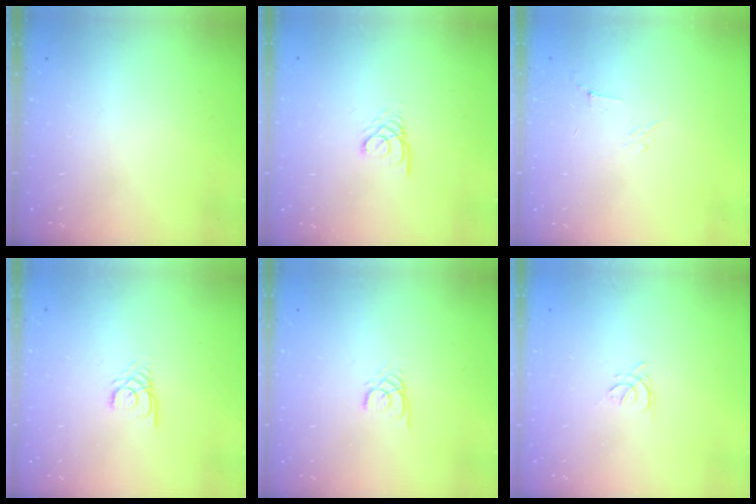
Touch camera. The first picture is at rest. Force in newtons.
{"total": 2.6, "press": 2.6, "slide": 0.1}
{"total": 2.9, "press": 2.8, "slide": 0.8}
{"total": 2.2, "press": 2.2, "slide": 0.2}
{"total": 2.4, "press": 2.4, "slide": 0.1}
{"total": 2.4, "press": 2.3, "slide": 0.6}